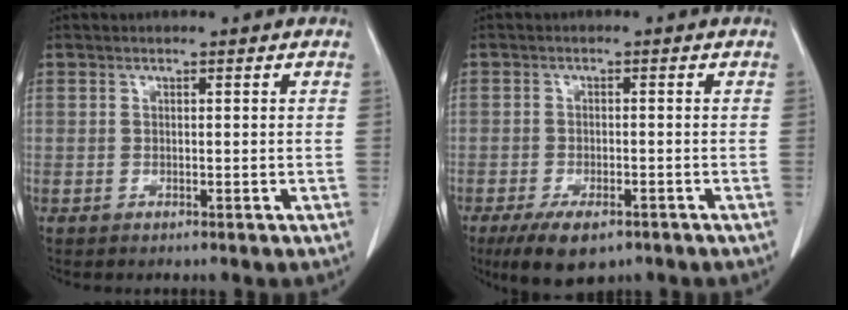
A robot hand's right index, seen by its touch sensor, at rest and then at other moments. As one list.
[{"total": 7.0, "force": [-4.7, 2.8, 4.3], "torque": [-0.076, -0.009, -0.076]}]